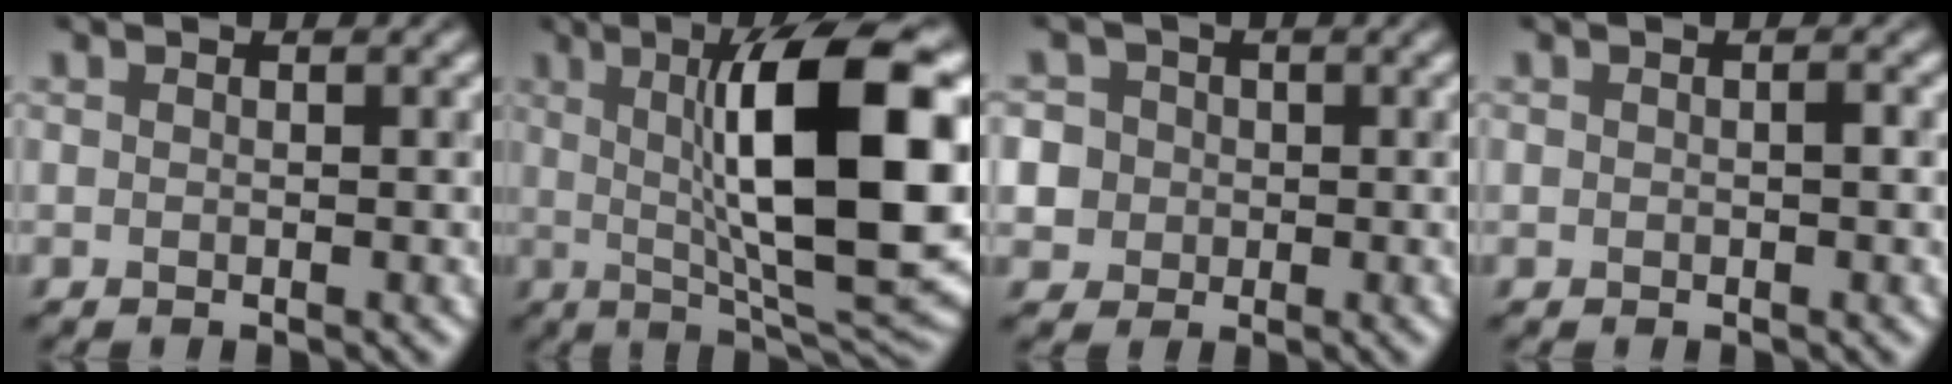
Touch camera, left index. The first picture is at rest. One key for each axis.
{"total": 14.4, "fx": 2.1, "fy": 3.7, "fz": 13.7, "tx": -0.179, "ty": 0.003, "tz": 0.029}
{"total": 6.7, "fx": -0.7, "fy": 6.4, "fz": 1.8, "tx": -0.037, "ty": 0.019, "tz": -0.039}
{"total": 0.7, "fx": -0.1, "fy": 0.4, "fz": 0.5, "tx": -0.009, "ty": 0.001, "tz": -0.002}